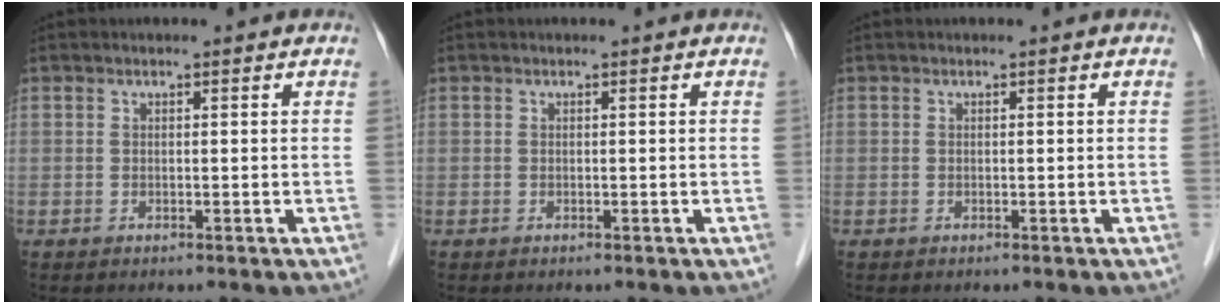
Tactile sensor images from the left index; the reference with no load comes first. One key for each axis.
{"total": 0.0}
{"total": 0.0}